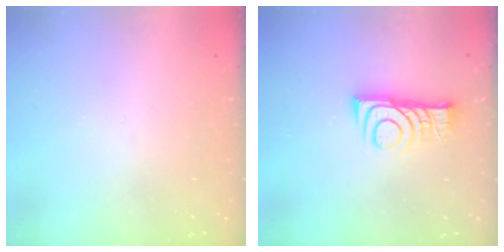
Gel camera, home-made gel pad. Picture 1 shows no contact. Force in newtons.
{"total": 8.7, "press": 8.7, "slide": 0.8}